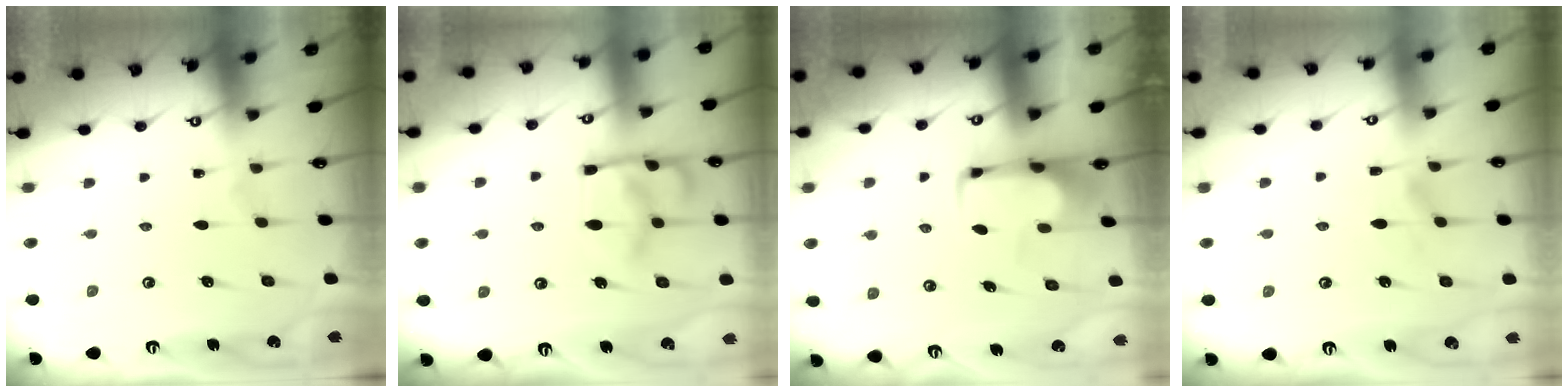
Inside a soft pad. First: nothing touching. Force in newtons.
{"total": 8.6, "press": 8.5, "slide": 1.6}
{"total": 2.0, "press": 2.0, "slide": 0.4}
{"total": 2.2, "press": 1.9, "slide": 1.1}